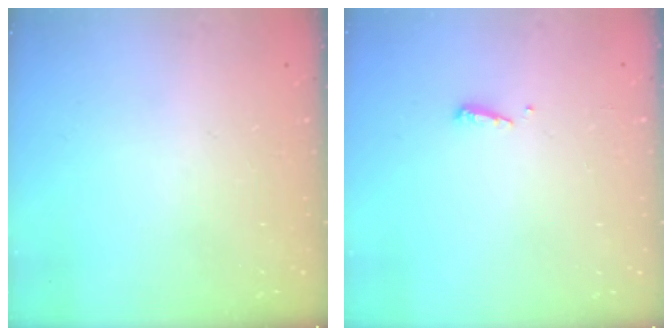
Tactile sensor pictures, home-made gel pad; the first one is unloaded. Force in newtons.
{"total": 3.7, "press": 3.6, "slide": 0.6}